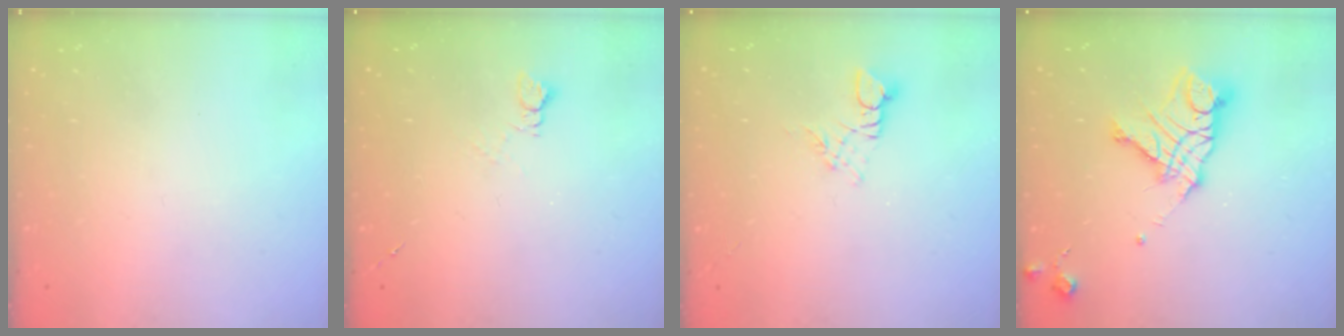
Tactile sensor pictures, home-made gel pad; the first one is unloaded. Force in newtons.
{"total": 3.8, "press": 3.7, "slide": 0.5}
{"total": 3.8, "press": 3.8, "slide": 0.5}
{"total": 14.8, "press": 14.7, "slide": 1.4}